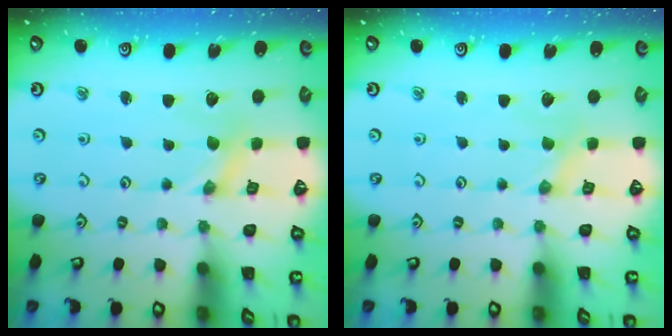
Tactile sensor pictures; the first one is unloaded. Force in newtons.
{"total": 0.0}